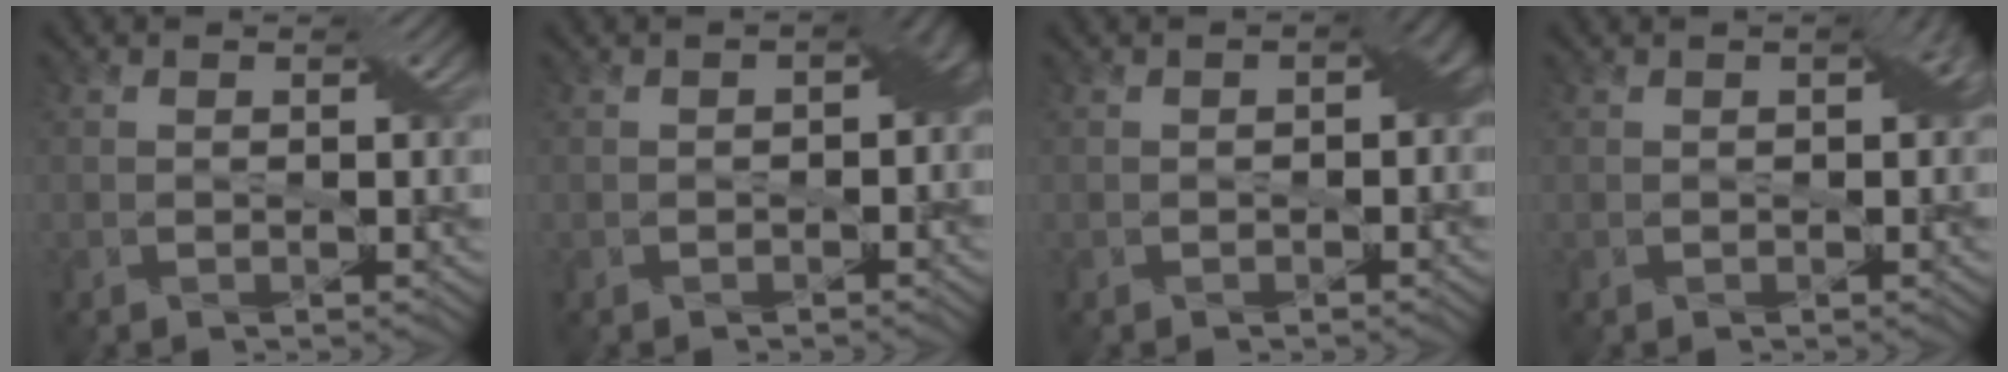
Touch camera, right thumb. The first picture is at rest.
{"total": 3.3, "force": [-0.5, 2.1, 2.5], "torque": [-0.027, -0.005, -0.010]}
{"total": 2.5, "force": [-0.4, 1.6, 1.9], "torque": [-0.023, -0.002, -0.007]}
{"total": 2.2, "force": [0.3, 1.2, 1.8], "torque": [-0.022, 0.006, 0.005]}